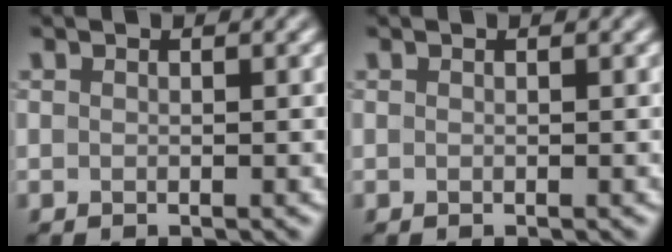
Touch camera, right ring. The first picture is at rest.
{"total": 0.0}